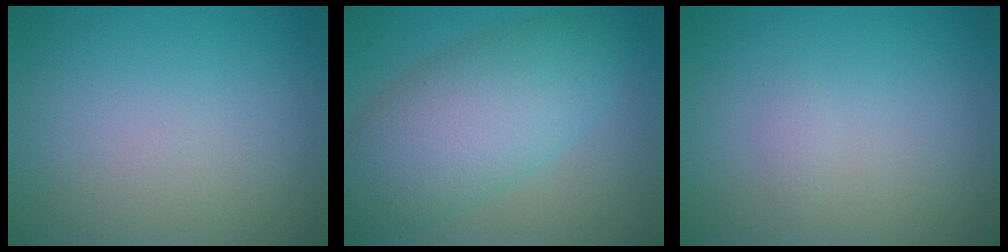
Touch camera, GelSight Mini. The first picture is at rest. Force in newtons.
{"total": 8.1, "press": 8.1, "slide": 0.1}
{"total": 0.5, "press": 0.5, "slide": 0.1}